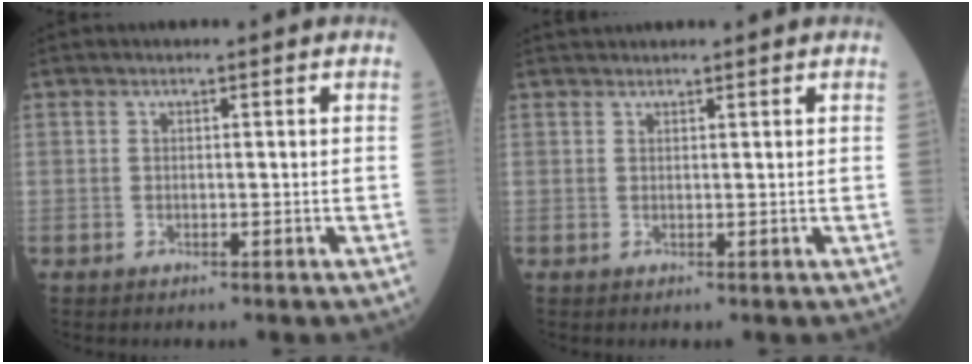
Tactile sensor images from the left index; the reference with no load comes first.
{"total": 1.9, "force": [1.9, -0.1, 0.3], "torque": [-0.005, 0.027, 0.038]}